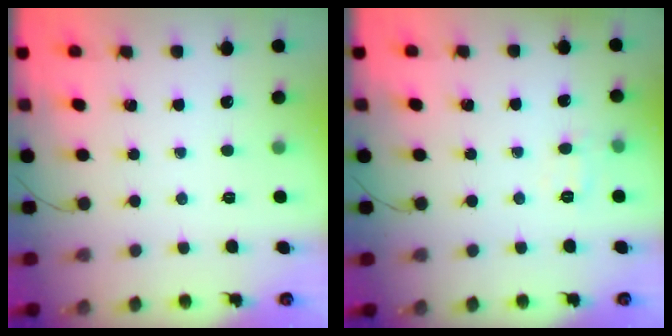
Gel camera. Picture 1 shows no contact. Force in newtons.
{"total": 6.4, "press": 6.2, "slide": 1.4}